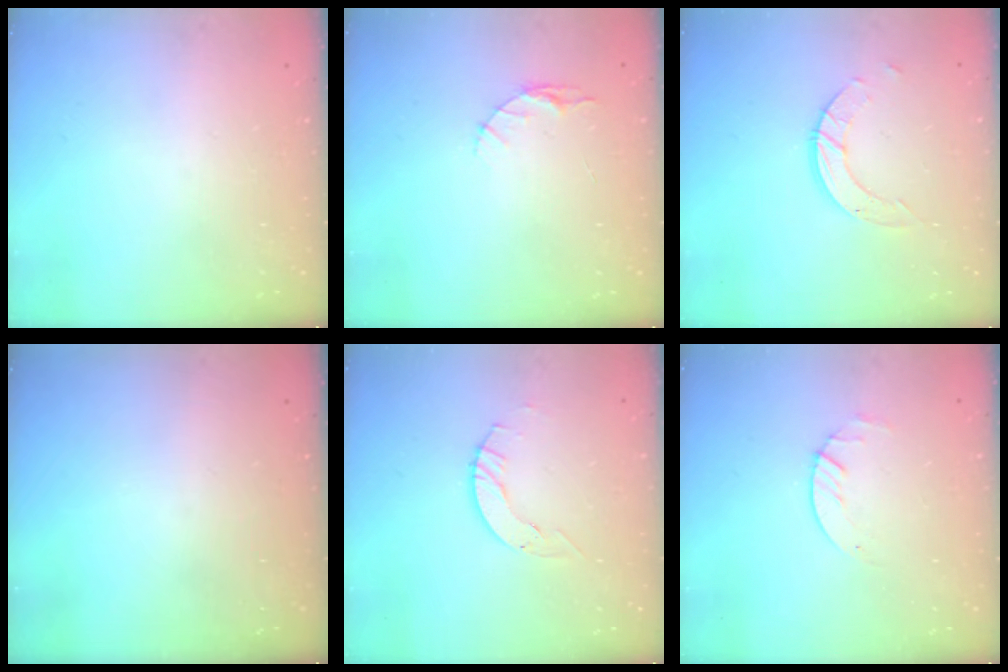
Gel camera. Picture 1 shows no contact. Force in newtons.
{"total": 3.3, "press": 3.3, "slide": 0.4}
{"total": 5.9, "press": 5.9, "slide": 0.5}
{"total": 0.0}
{"total": 3.9, "press": 3.9, "slide": 0.4}
{"total": 1.7, "press": 1.6, "slide": 0.2}